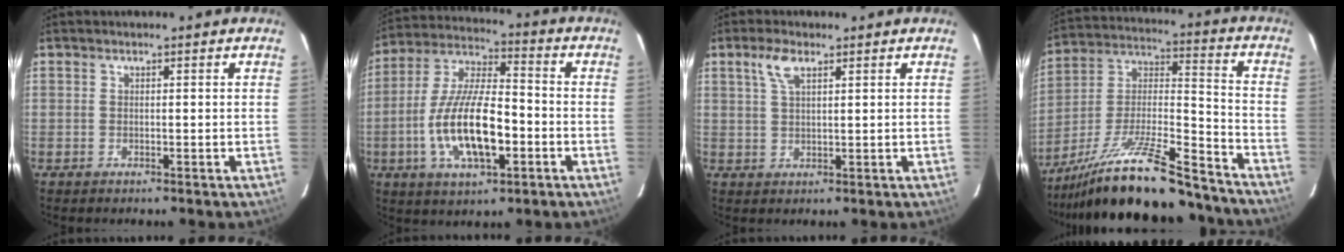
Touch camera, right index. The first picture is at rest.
{"total": 16.4, "force": [-4.6, 5.9, 14.6], "torque": [-0.292, -0.004, -0.081]}
{"total": 4.0, "force": [2.3, 1.5, 2.9], "torque": [-0.058, 0.007, 0.046]}
{"total": 25.0, "force": [-20.3, 5.0, 13.8], "torque": [-0.248, -0.017, -0.316]}